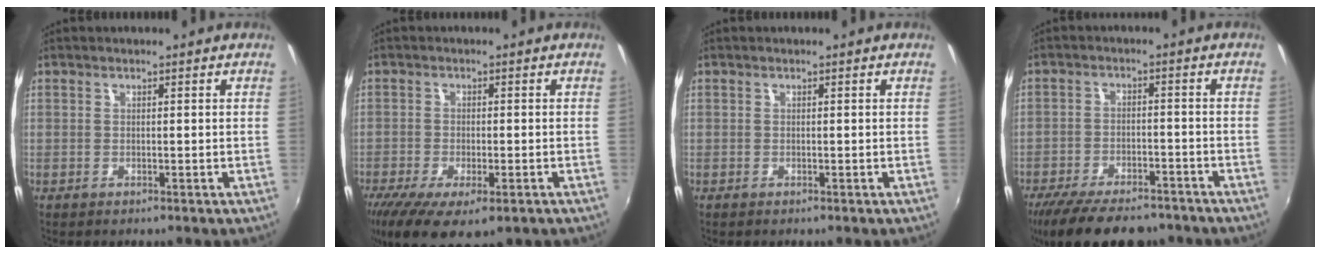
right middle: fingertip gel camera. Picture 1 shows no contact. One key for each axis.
{"total": 12.3, "fx": -7.4, "fy": 4.7, "fz": 8.7, "tx": -0.182, "ty": -0.052, "tz": -0.113}
{"total": 0.0}
{"total": 16.5, "fx": -13.0, "fy": 6.1, "fz": 8.2, "tx": -0.174, "ty": -0.027, "tz": -0.198}